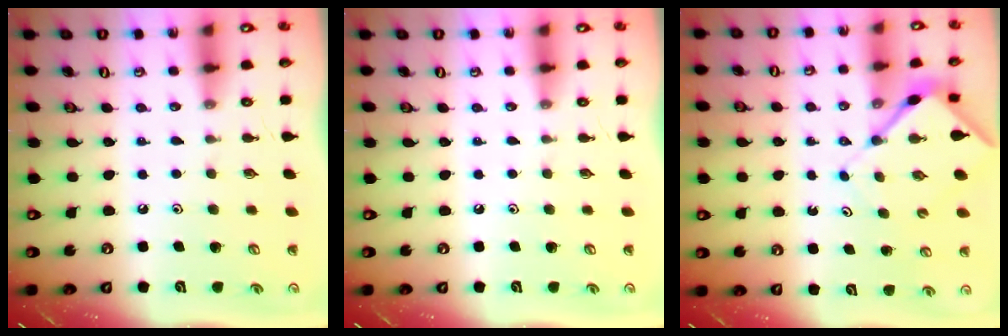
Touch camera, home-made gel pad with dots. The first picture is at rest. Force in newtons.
{"total": 0.0}
{"total": 7.1, "press": 7.1, "slide": 0.6}